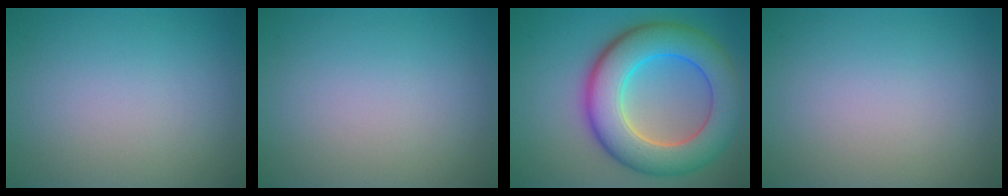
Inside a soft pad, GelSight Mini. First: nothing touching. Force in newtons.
{"total": 0.0}
{"total": 10.1, "press": 10.1, "slide": 0.3}
{"total": 0.0}